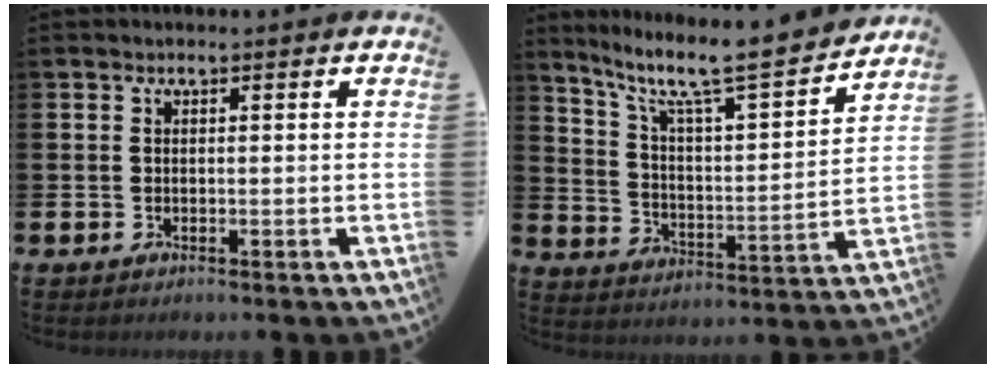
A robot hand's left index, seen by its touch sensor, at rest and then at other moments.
{"total": 9.2, "force": [7.9, 1.0, 4.5], "torque": [-0.115, -0.062, 0.128]}